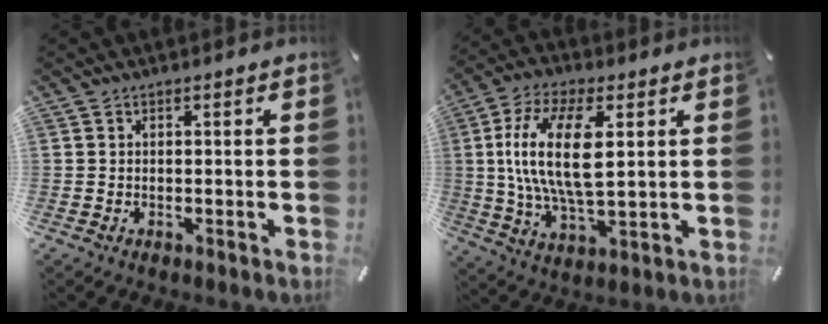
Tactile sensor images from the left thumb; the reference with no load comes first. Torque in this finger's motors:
{"motor_torque": [0.54, 1.27, 2.53, -0.23, 0.92]}